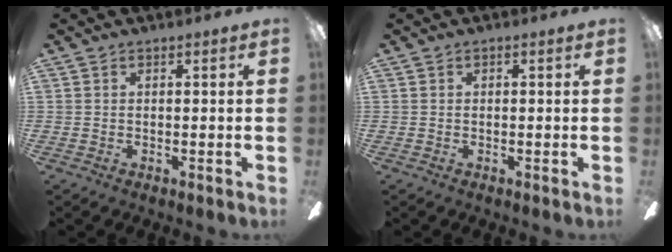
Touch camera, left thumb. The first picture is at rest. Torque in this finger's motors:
{"motor_torque": [0.00, 0.00, 0.08, -0.04, 0.00]}